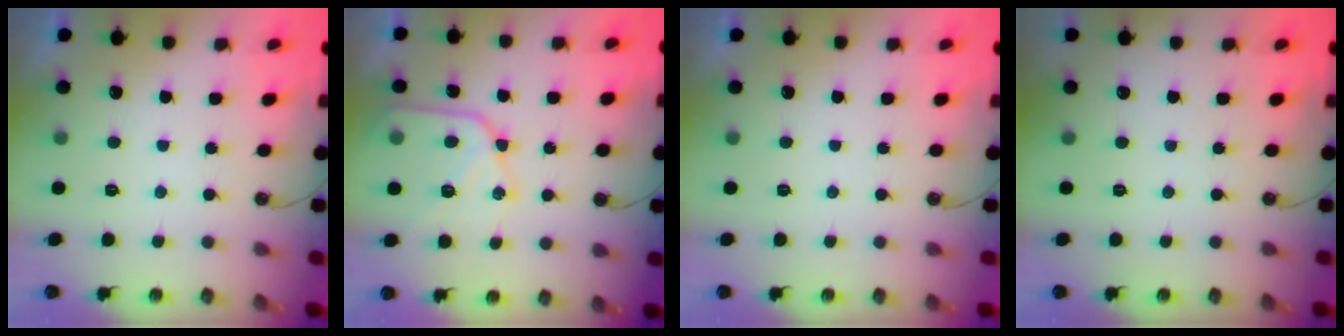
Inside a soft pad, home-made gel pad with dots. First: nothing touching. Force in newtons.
{"total": 14.7, "press": 14.7, "slide": 1.5}
{"total": 0.0}
{"total": 0.0}